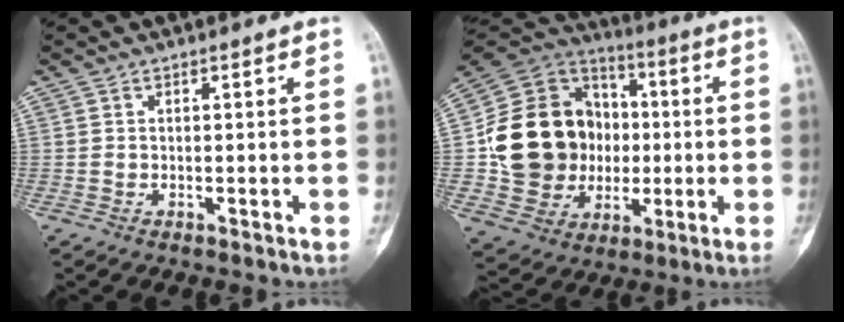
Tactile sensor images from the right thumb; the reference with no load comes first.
{"total": 22.2, "force": [0.0, 18.8, 11.8], "torque": [-0.172, 0.029, 0.016]}